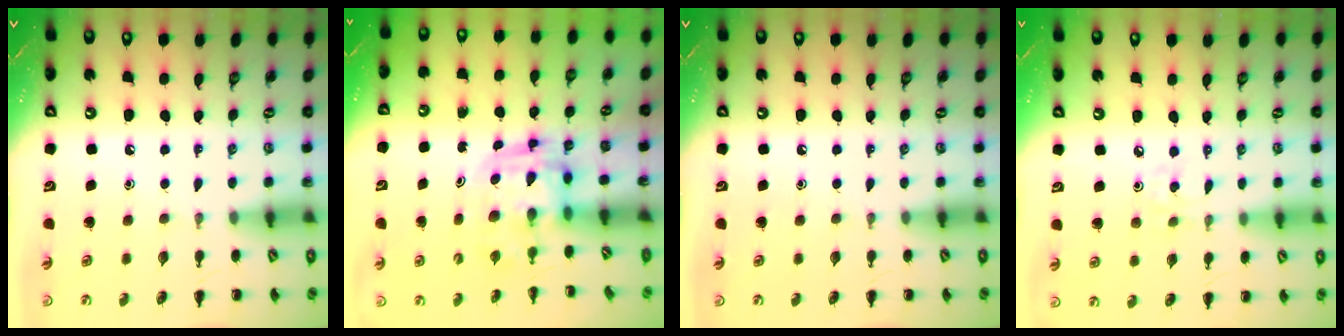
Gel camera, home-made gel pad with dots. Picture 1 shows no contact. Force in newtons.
{"total": 3.0, "press": 3.0, "slide": 0.5}
{"total": 0.0}
{"total": 2.4, "press": 2.2, "slide": 0.8}